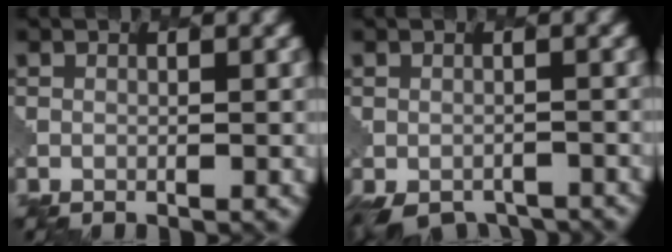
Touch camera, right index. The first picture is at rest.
{"total": 5.3, "force": [-4.4, 2.3, 1.9], "torque": [-0.032, -0.025, -0.058]}